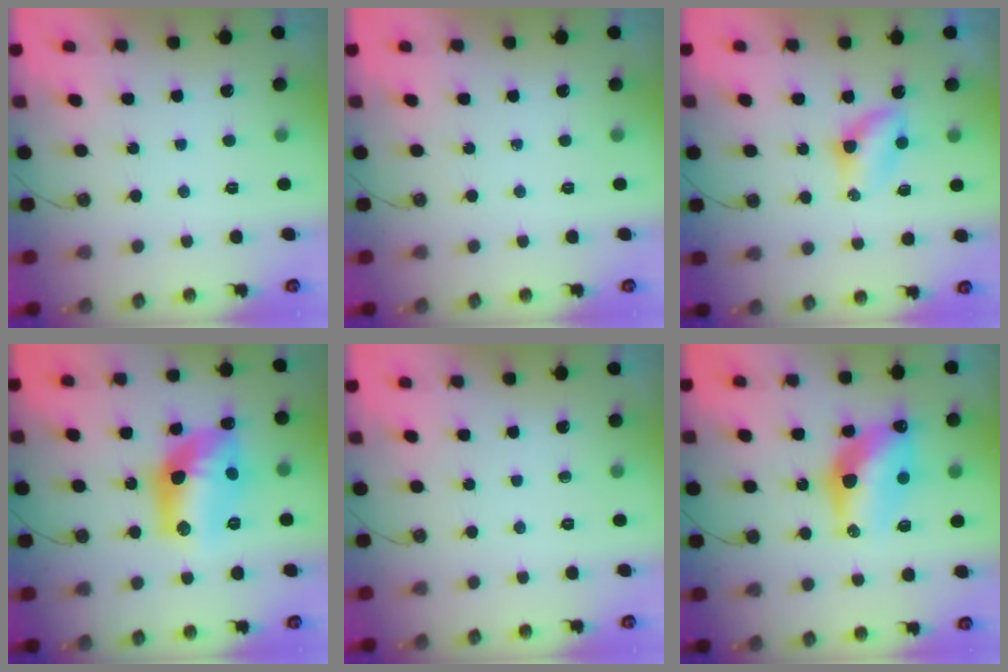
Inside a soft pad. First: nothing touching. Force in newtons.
{"total": 0.0}
{"total": 4.3, "press": 4.3, "slide": 0.5}
{"total": 15.6, "press": 15.5, "slide": 1.0}
{"total": 0.0}
{"total": 14.0, "press": 14.0, "slide": 1.2}